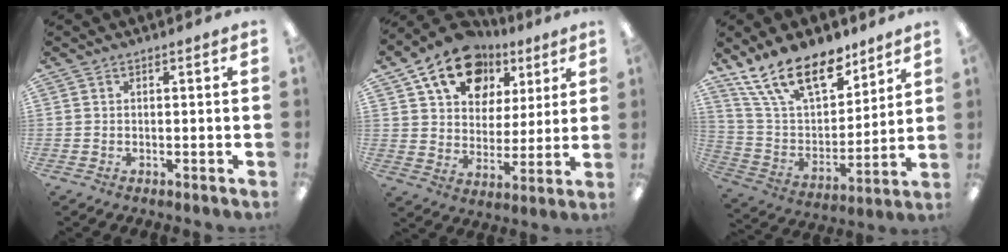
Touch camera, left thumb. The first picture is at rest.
{"total": 16.0, "force": [9.7, 10.9, 6.6], "torque": [-0.107, -0.048, 0.180]}
{"total": 20.0, "force": [13.8, 9.4, 11.0], "torque": [-0.198, -0.072, 0.250]}